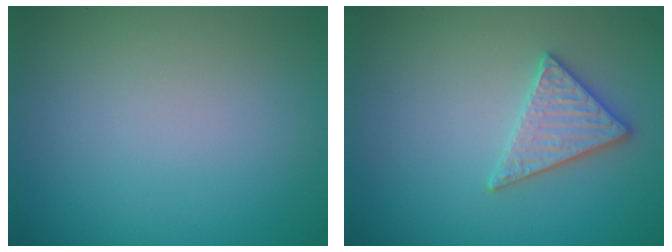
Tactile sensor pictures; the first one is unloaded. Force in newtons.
{"total": 2.8, "press": 2.7, "slide": 0.7}